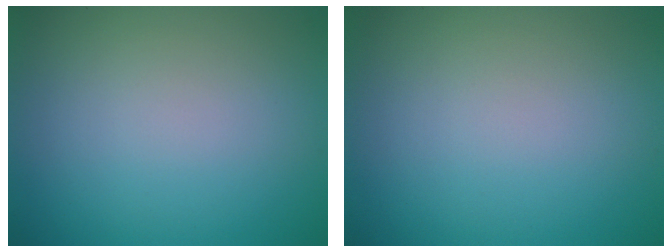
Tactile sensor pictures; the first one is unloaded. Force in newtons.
{"total": 0.0}